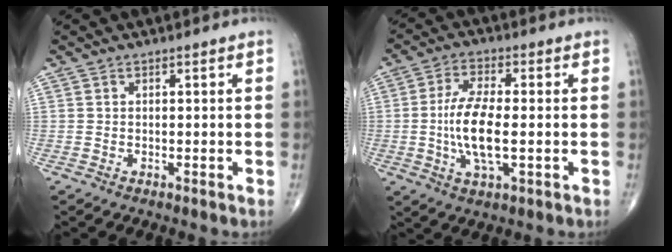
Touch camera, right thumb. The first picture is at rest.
{"total": 10.5, "force": [-1.0, 3.9, 9.8], "torque": [-0.201, 0.000, -0.019]}